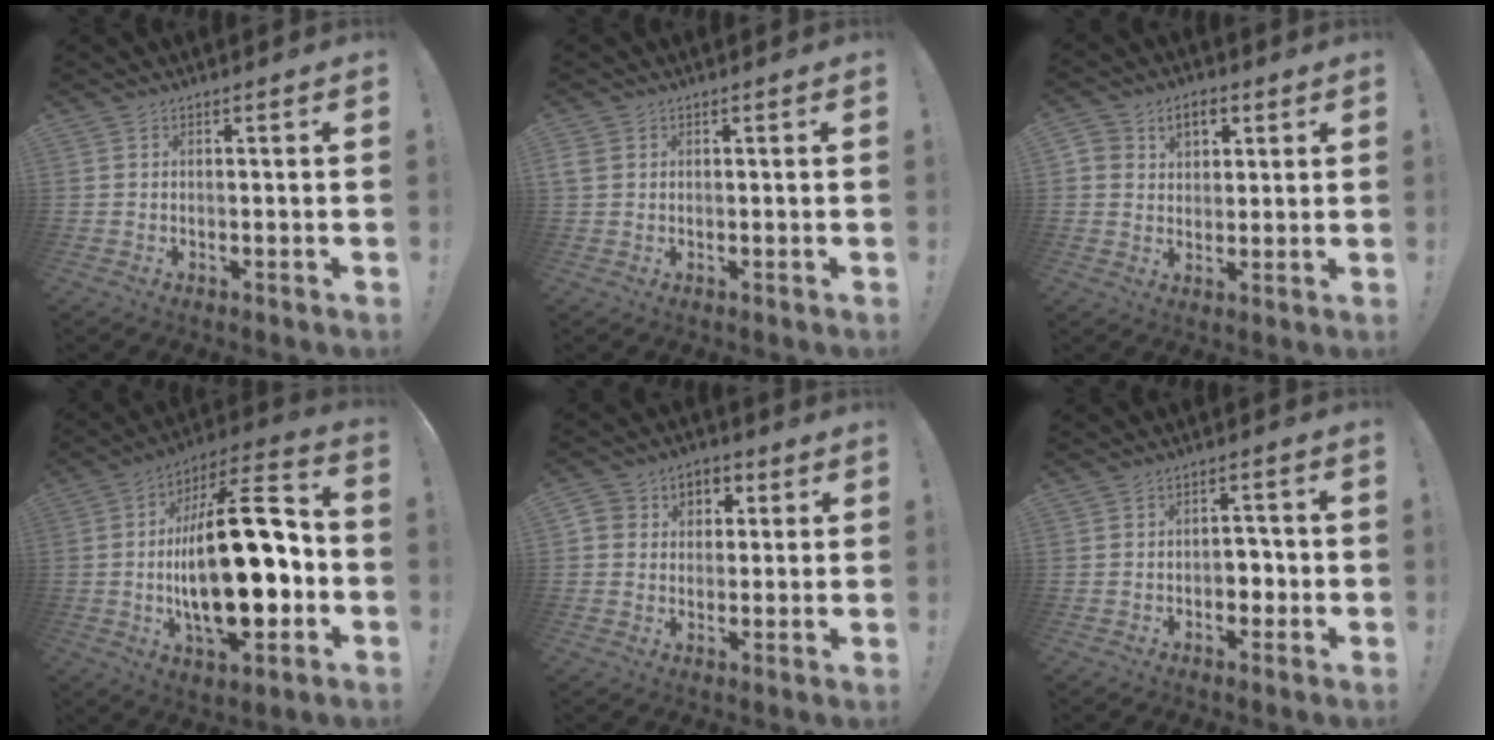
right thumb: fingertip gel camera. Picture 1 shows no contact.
{"total": 2.2, "force": [0.9, 1.6, 1.3], "torque": [-0.027, 0.005, 0.019]}
{"total": 7.6, "force": [3.4, 6.1, 3.2], "torque": [-0.045, -0.011, 0.066]}
{"total": 27.3, "force": [-3.2, 11.4, 24.6], "torque": [-0.419, 0.010, -0.053]}
{"total": 6.6, "force": [0.6, 6.3, 1.8], "torque": [-0.026, 0.008, 0.016]}
{"total": 4.7, "force": [-1.3, 3.8, 2.4], "torque": [-0.036, 0.011, -0.023]}